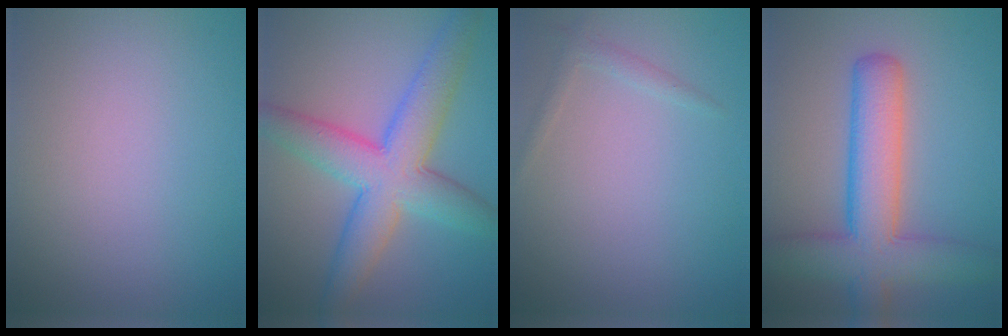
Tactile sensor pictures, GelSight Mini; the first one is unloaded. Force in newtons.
{"total": 7.6, "press": 7.6, "slide": 0.2}
{"total": 1.0, "press": 1.0, "slide": 0.1}
{"total": 7.7, "press": 7.7, "slide": 0.2}